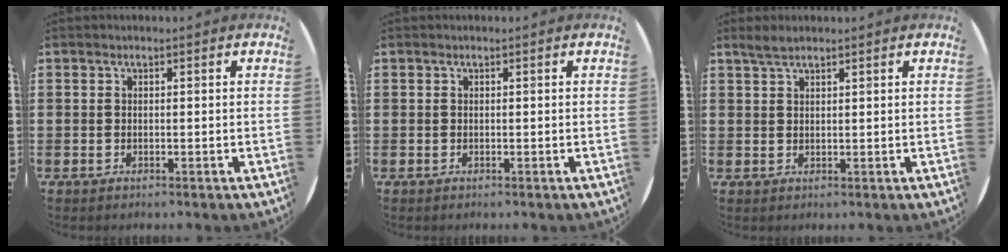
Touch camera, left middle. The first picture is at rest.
{"total": 0.0}
{"total": 1.9, "force": [1.6, 0.4, 1.0], "torque": [-0.021, 0.005, 0.029]}